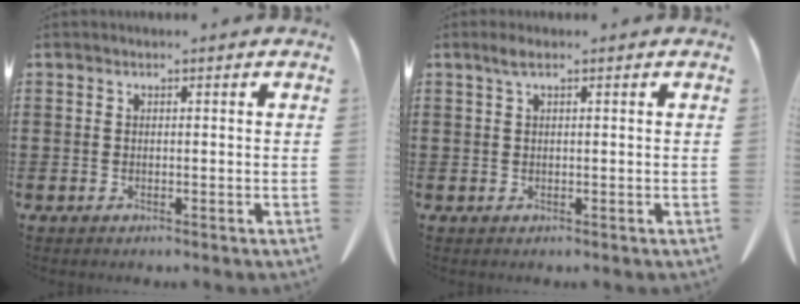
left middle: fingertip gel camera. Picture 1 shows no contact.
{"total": 1.4, "force": [0.6, 0.2, 1.3], "torque": [-0.027, 0.003, 0.011]}